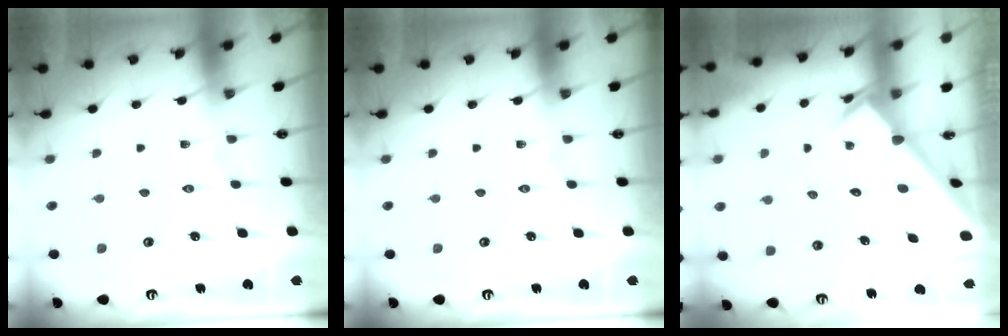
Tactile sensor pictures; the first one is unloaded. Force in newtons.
{"total": 0.0}
{"total": 2.2, "press": 2.2, "slide": 0.1}